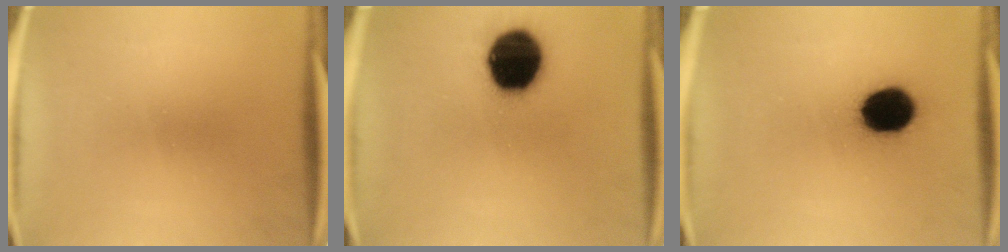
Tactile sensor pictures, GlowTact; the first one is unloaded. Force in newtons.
{"total": 19.5}
{"total": 13.2}